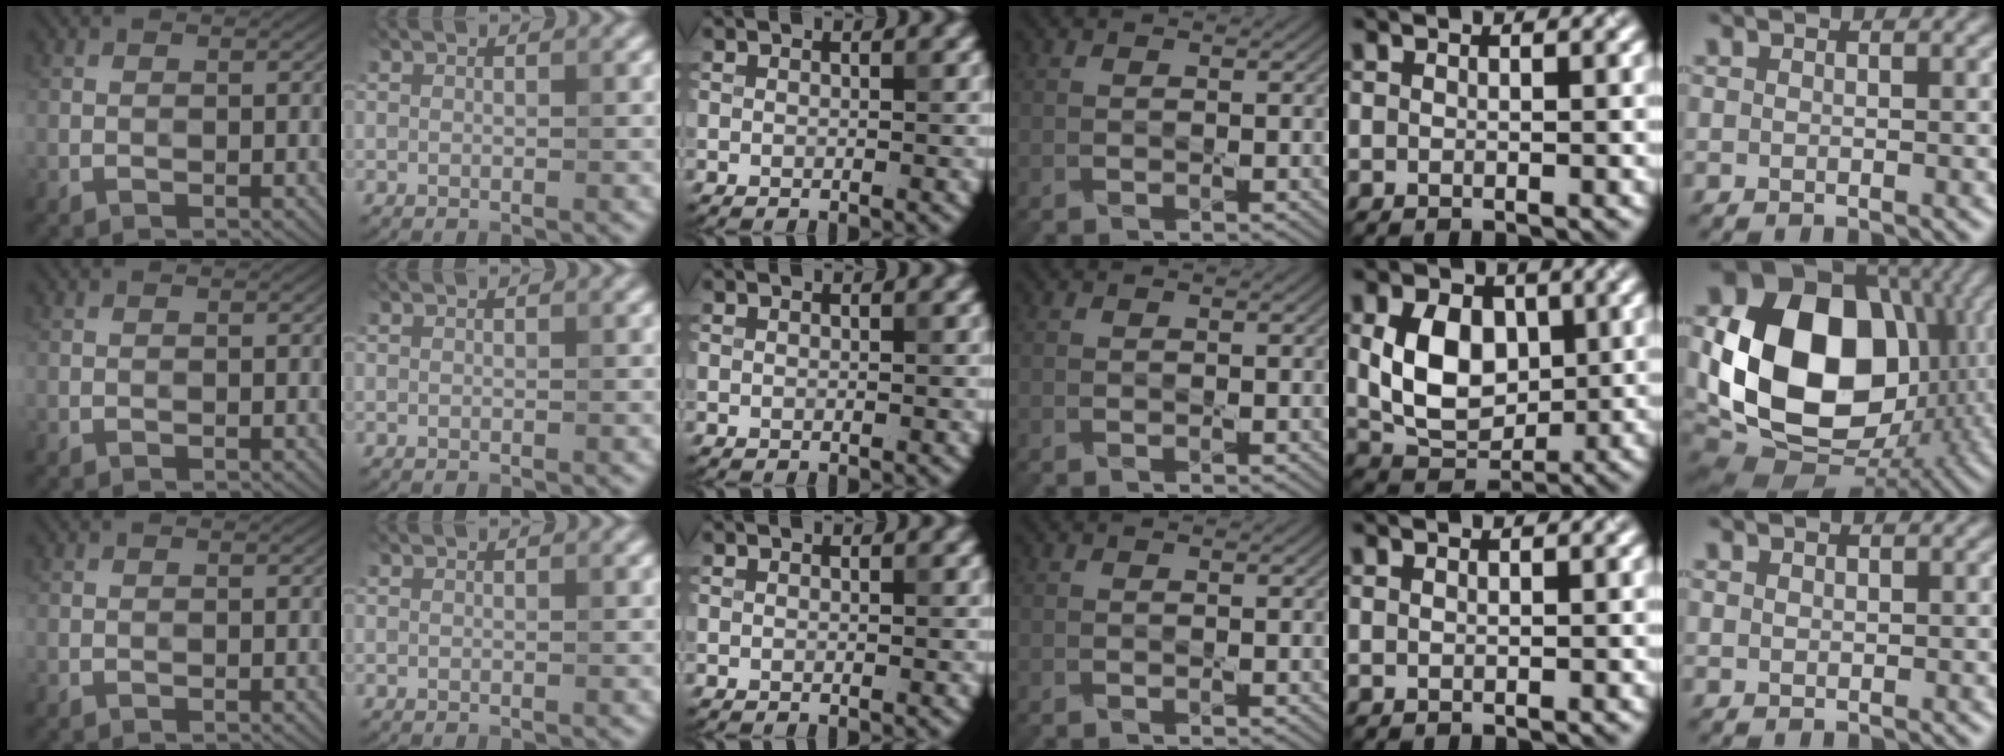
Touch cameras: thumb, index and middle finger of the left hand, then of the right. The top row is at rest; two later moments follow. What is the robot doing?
{"motion": "press", "object": "small bumper sticker"}